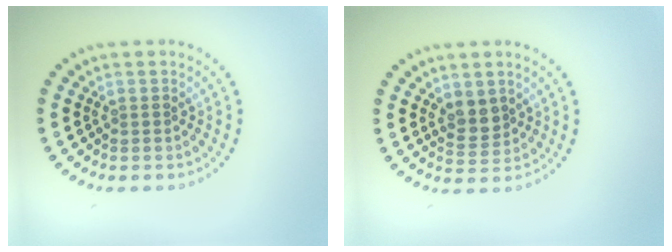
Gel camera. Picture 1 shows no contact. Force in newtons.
{"total": 2.2, "press": 1.9, "slide": 1.0}